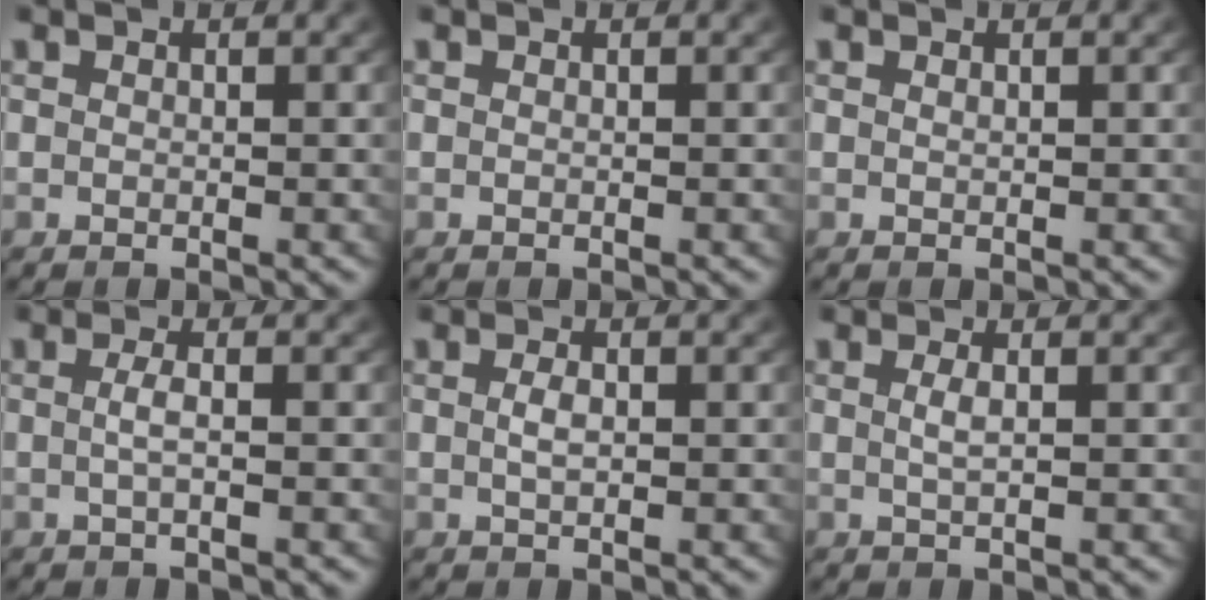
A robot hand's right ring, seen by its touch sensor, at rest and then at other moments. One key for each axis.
{"total": 0.0}
{"total": 0.0}
{"total": 1.4, "fx": -0.4, "fy": -0.2, "fz": 1.4, "tx": -0.034, "ty": -0.007, "tz": -0.002}
{"total": 1.1, "fx": -0.1, "fy": 0.3, "fz": 1.1, "tx": -0.027, "ty": -0.008, "tz": 0.004}
{"total": 1.2, "fx": 0.1, "fy": -0.1, "fz": 1.2, "tx": -0.030, "ty": -0.010, "tz": 0.008}